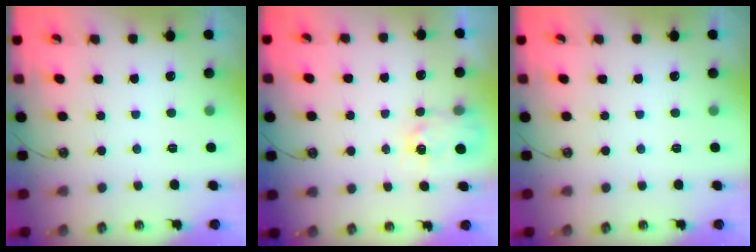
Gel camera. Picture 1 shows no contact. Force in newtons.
{"total": 3.4, "press": 3.4, "slide": 0.5}
{"total": 0.0}